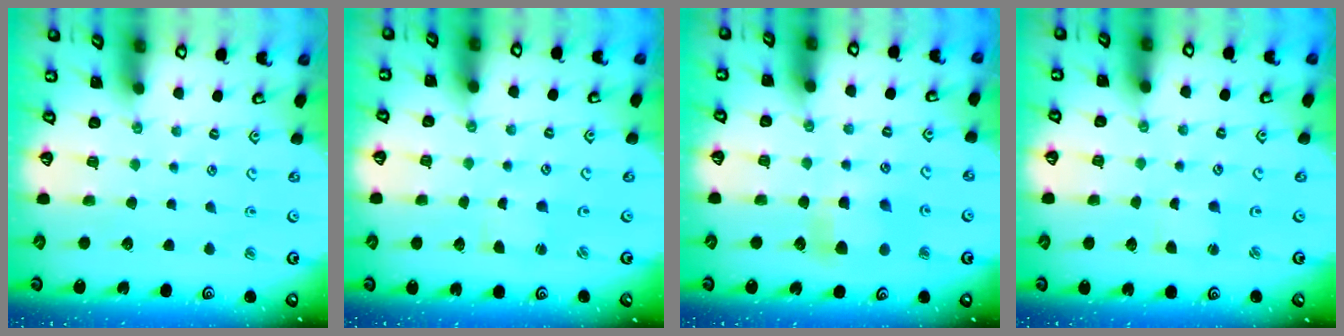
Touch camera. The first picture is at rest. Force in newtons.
{"total": 1.1, "press": 1.0, "slide": 0.2}
{"total": 6.9, "press": 6.8, "slide": 0.6}
{"total": 2.3, "press": 2.3, "slide": 0.5}